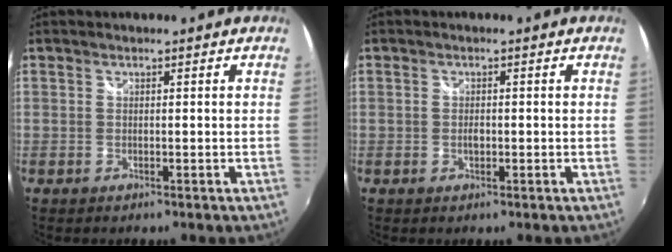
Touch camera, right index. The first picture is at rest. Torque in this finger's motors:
{"motor_torque": [0.24, 0.18, 0.04, 0.01]}